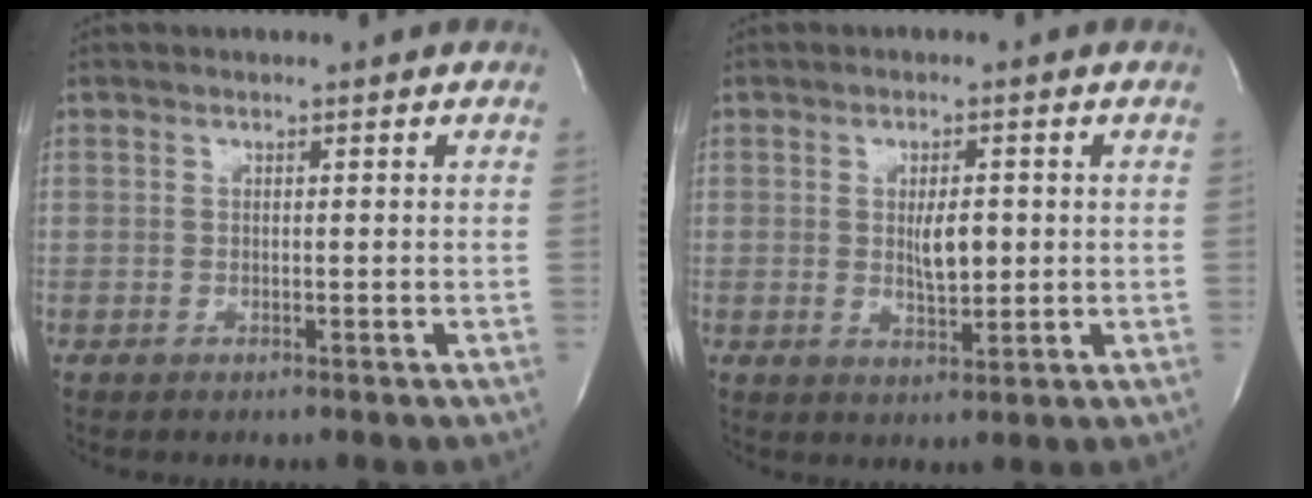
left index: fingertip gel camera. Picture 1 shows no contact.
{"total": 4.1, "force": [0.3, 1.4, 3.8], "torque": [-0.066, -0.004, 0.010]}